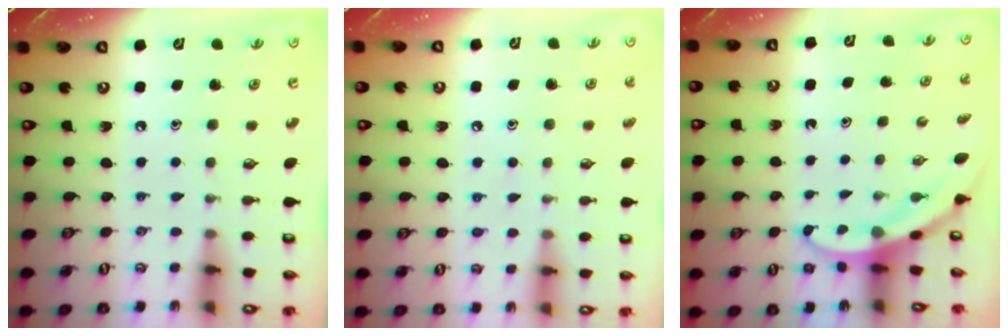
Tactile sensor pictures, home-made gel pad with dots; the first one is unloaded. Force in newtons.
{"total": 5.5, "press": 5.4, "slide": 0.7}
{"total": 3.4, "press": 3.4, "slide": 0.1}